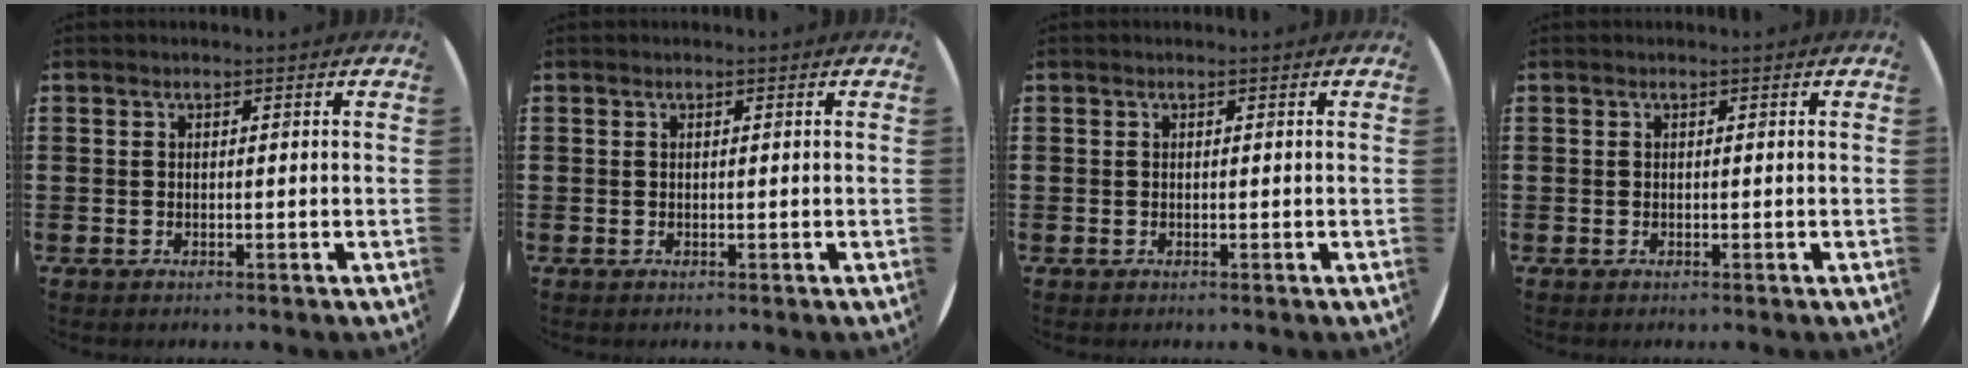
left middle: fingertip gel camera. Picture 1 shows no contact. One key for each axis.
{"total": 0.0}
{"total": 0.0}
{"total": 0.0}